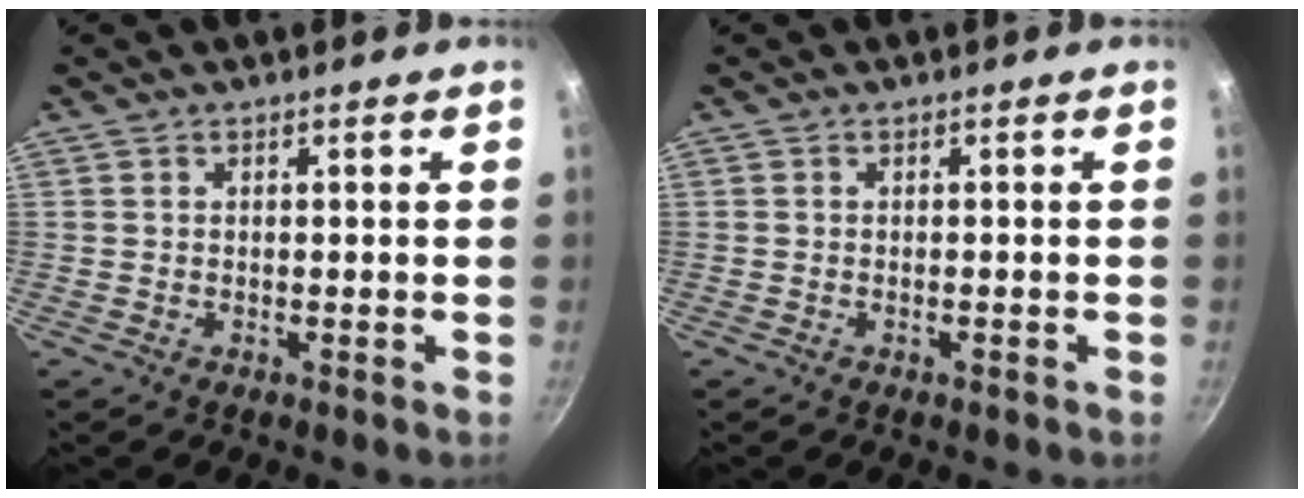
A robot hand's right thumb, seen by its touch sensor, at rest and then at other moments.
{"total": 0.6, "force": [-0.4, 0.1, 0.4], "torque": [-0.012, 0.005, -0.007]}